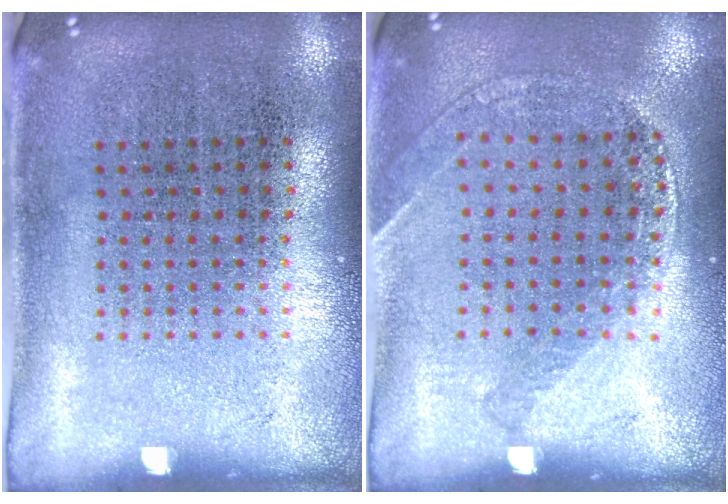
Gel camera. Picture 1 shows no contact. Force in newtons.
{"total": 1.2, "press": 1.2, "slide": 0.2}